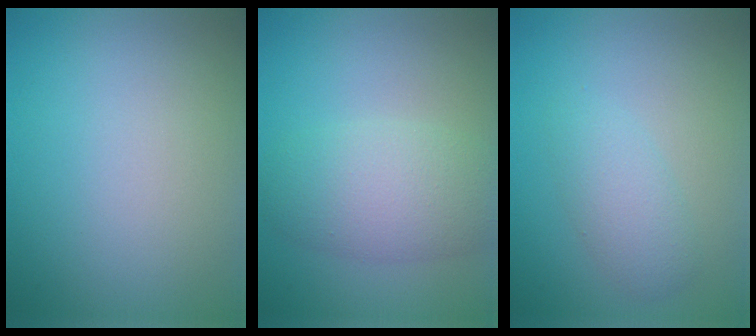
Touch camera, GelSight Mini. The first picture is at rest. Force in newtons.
{"total": 5.2, "press": 5.2, "slide": 0.1}
{"total": 2.5, "press": 2.5, "slide": 0.1}